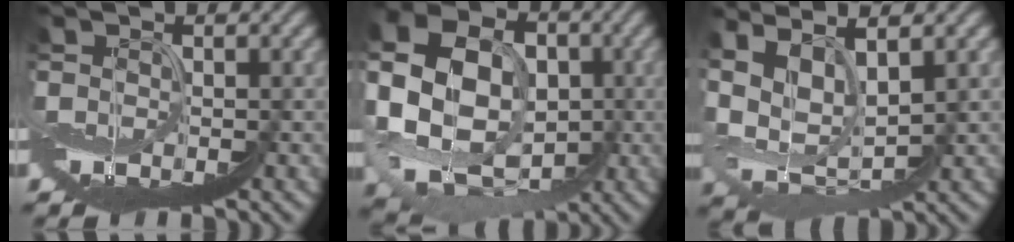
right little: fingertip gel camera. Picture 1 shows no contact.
{"total": 9.9, "force": [-0.9, 8.0, 5.7], "torque": [-0.133, 0.018, -0.013]}
{"total": 5.1, "force": [2.8, 1.5, 4.0], "torque": [-0.099, 0.018, 0.051]}